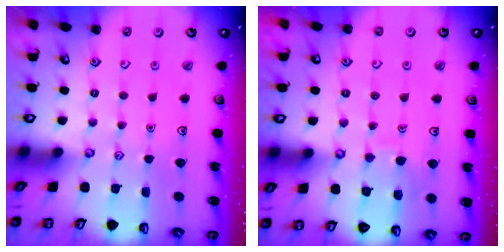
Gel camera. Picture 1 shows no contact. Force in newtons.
{"total": 6.4, "press": 6.3, "slide": 0.7}